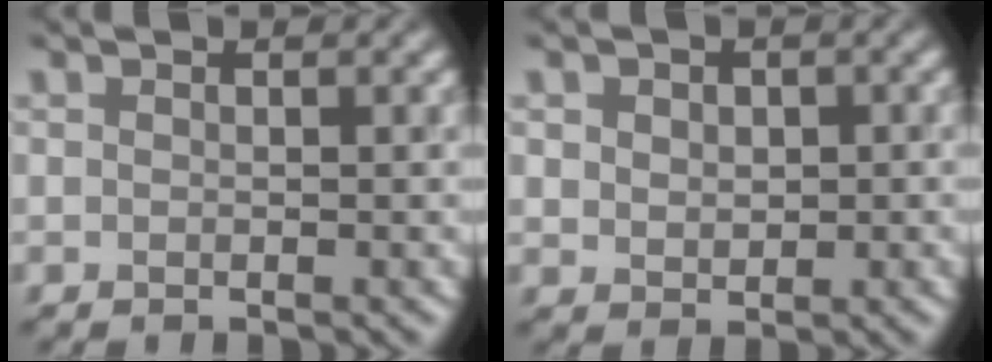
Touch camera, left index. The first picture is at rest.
{"total": 2.2, "force": [0.7, 1.9, 0.9], "torque": [-0.019, 0.013, 0.018]}